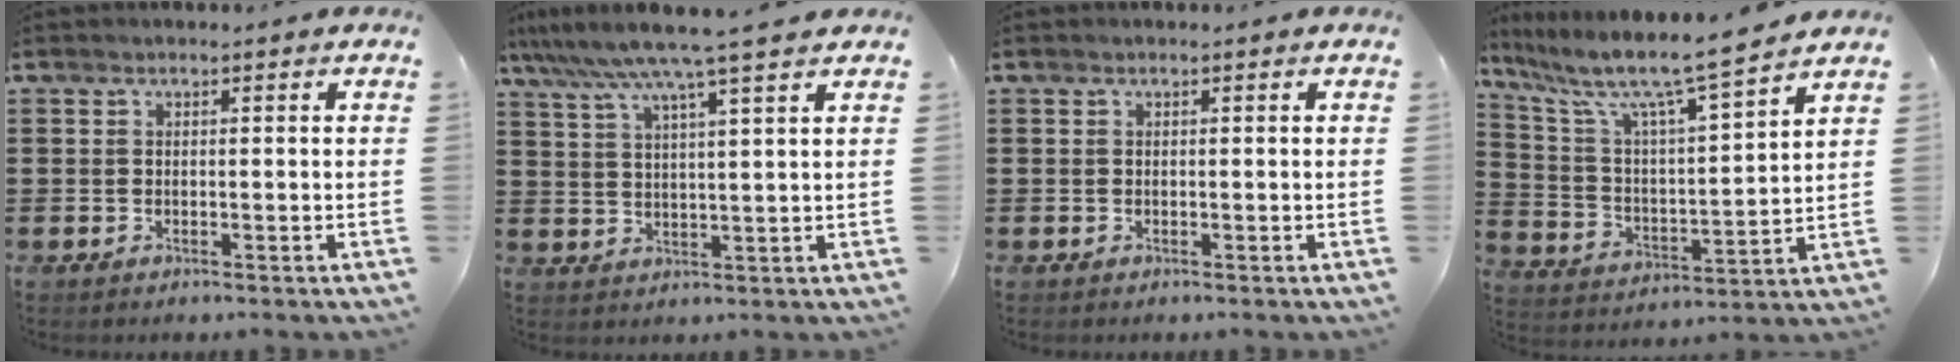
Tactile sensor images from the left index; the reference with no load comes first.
{"total": 7.3, "force": [5.9, -0.4, 4.2], "torque": [-0.099, -0.023, 0.100]}
{"total": 0.0}
{"total": 8.4, "force": [7.0, 0.4, 4.7], "torque": [-0.122, -0.050, 0.109]}